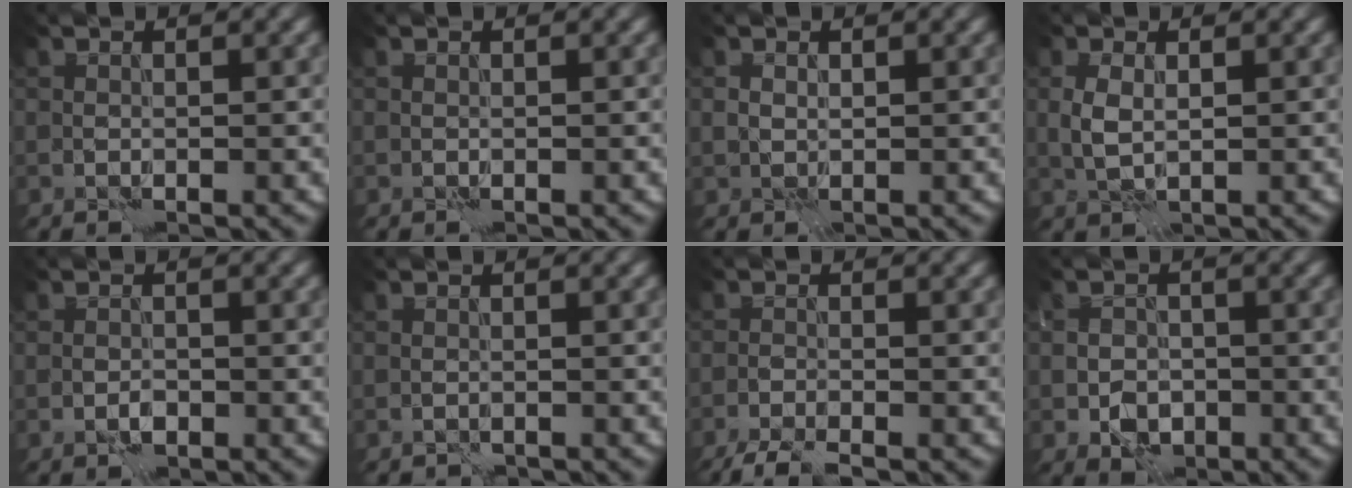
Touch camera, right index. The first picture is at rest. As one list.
[{"total": 0.0}, {"total": 0.6, "force": [0.1, 0.6, 0.2], "torque": [-0.004, -0.001, 0.003]}, {"total": 1.7, "force": [0.2, 0.9, 1.4], "torque": [-0.036, 0.000, 0.007]}, {"total": 1.3, "force": [-0.8, 0.7, 0.7], "torque": [-0.012, 0.005, -0.017]}, {"total": 0.9, "force": [-0.9, 0.2, -0.1], "torque": [0.003, 0.003, -0.016]}, {"total": 3.7, "force": [-3.2, 0.5, 1.9], "torque": [-0.041, -0.008, -0.066]}, {"total": 2.9, "force": [-1.3, 2.2, 1.5], "torque": [-0.021, -0.002, -0.025]}]